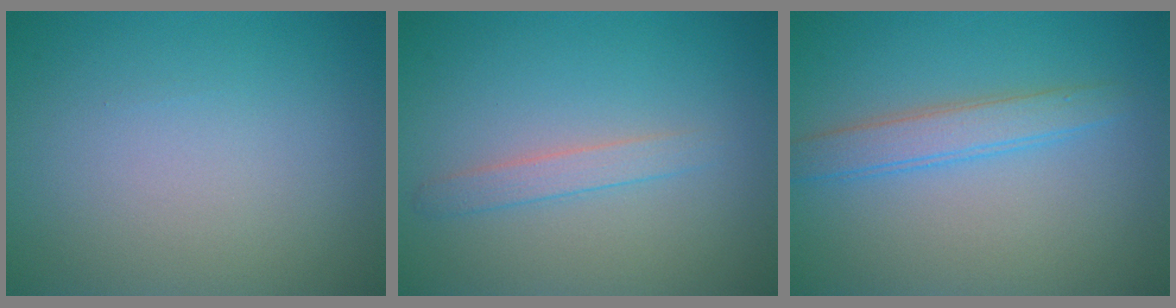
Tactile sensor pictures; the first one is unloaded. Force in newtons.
{"total": 1.6, "press": 1.6, "slide": 0.1}
{"total": 2.7, "press": 2.7, "slide": 0.1}